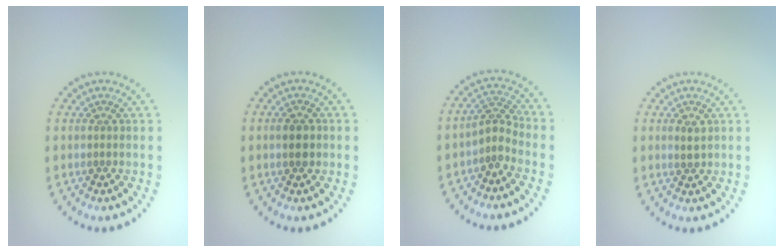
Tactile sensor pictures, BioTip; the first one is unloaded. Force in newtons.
{"total": 2.1, "press": 2.1, "slide": 0.0}
{"total": 2.0, "press": 1.3, "slide": 1.5}
{"total": 1.2, "press": 1.1, "slide": 0.3}